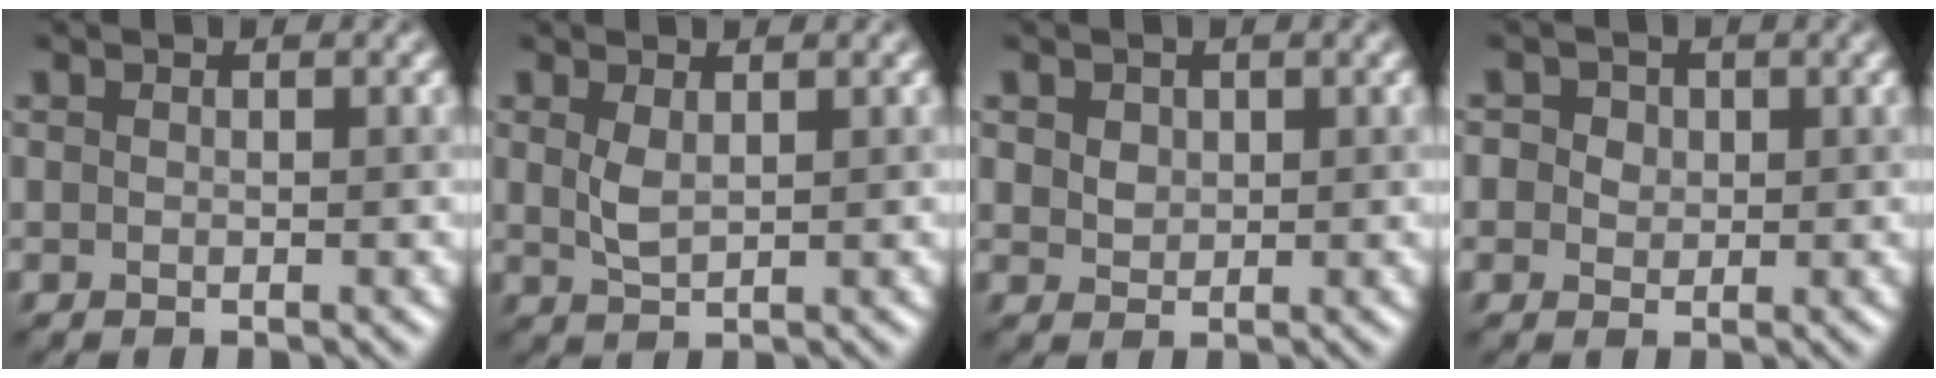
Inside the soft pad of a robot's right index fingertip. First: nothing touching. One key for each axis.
{"total": 1.5, "fx": 0.6, "fy": 0.6, "fz": 1.3, "tx": -0.033, "ty": 0.005, "tz": 0.019}
{"total": 1.8, "fx": 0.8, "fy": 1.4, "fz": 0.7, "tx": -0.015, "ty": 0.016, "tz": 0.018}
{"total": 3.0, "fx": 1.1, "fy": 2.5, "fz": 1.2, "tx": -0.008, "ty": 0.031, "tz": -0.001}